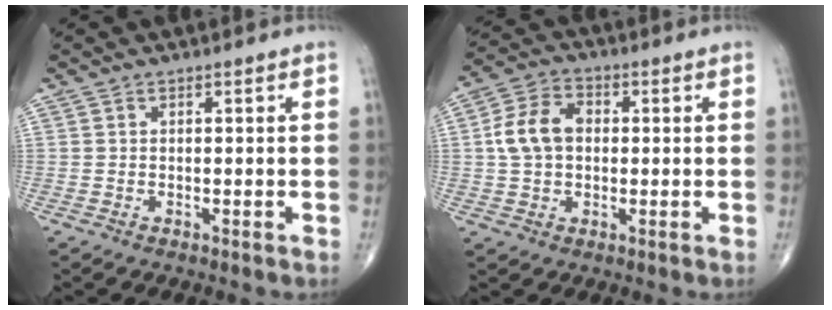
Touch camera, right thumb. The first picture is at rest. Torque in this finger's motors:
{"motor_torque": [0.00, 0.03, 0.64, -0.10, 0.16]}